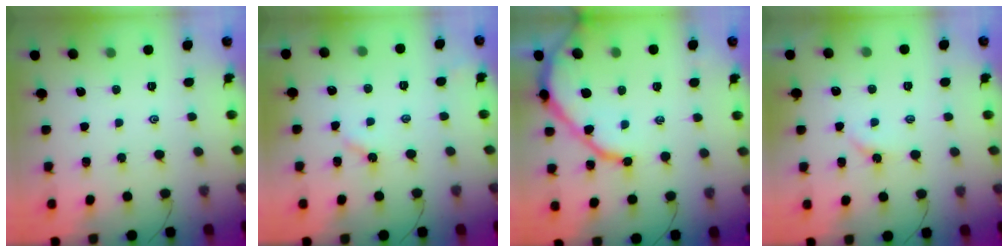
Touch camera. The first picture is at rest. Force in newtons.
{"total": 2.8, "press": 2.7, "slide": 0.3}
{"total": 10.1, "press": 10.0, "slide": 1.0}
{"total": 4.3, "press": 4.2, "slide": 0.7}